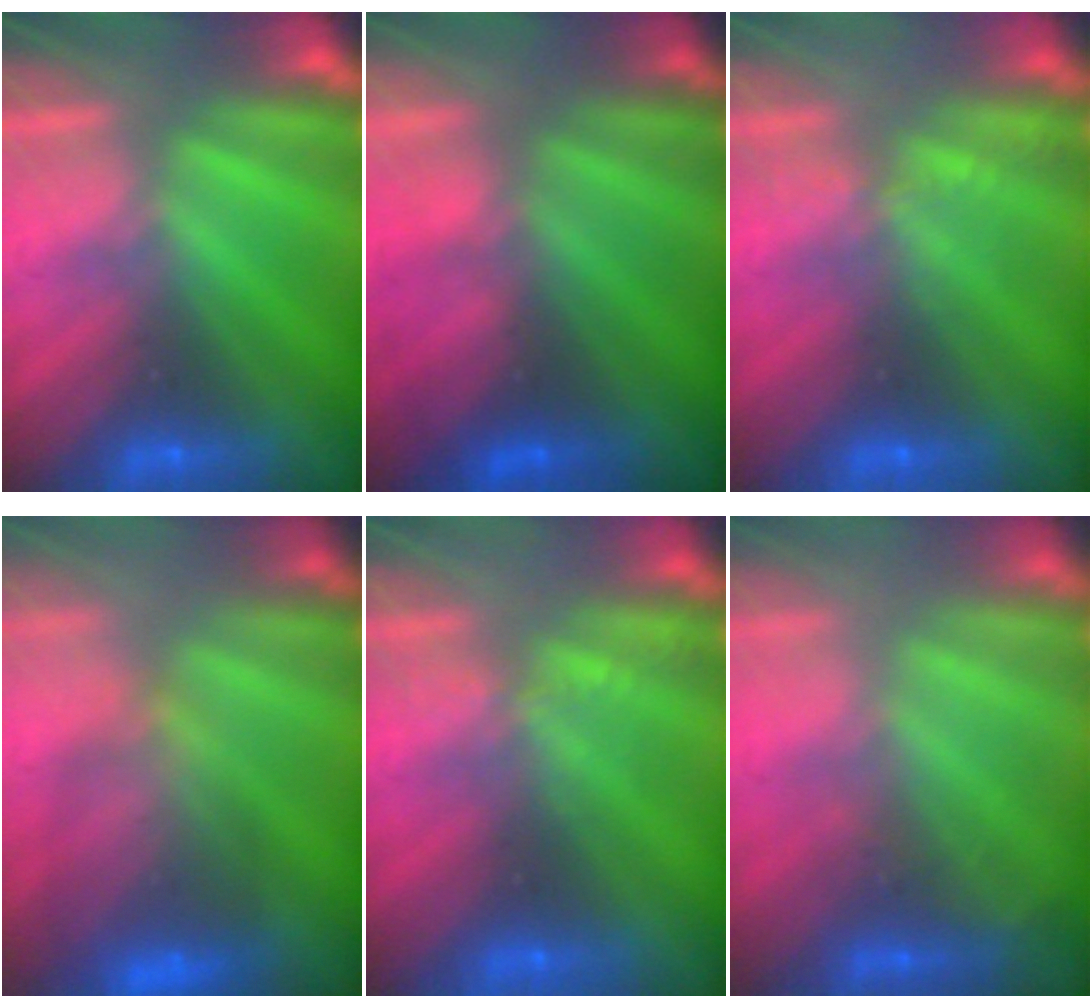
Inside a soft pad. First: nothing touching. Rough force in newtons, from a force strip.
{"total": 2.9}
{"total": 2.1}
{"total": 8.7}
{"total": 2.1}
{"total": 2.2}